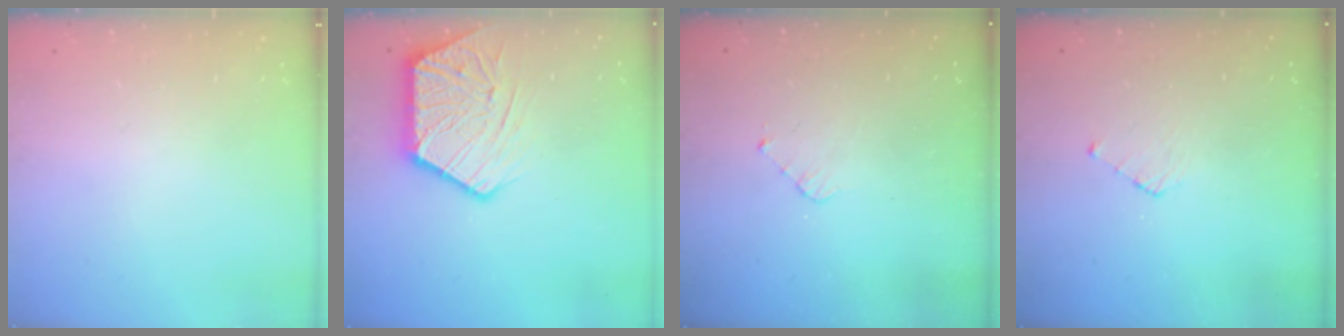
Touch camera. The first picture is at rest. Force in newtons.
{"total": 14.0, "press": 13.9, "slide": 1.4}
{"total": 2.8, "press": 2.8, "slide": 0.2}
{"total": 3.9, "press": 3.9, "slide": 0.4}